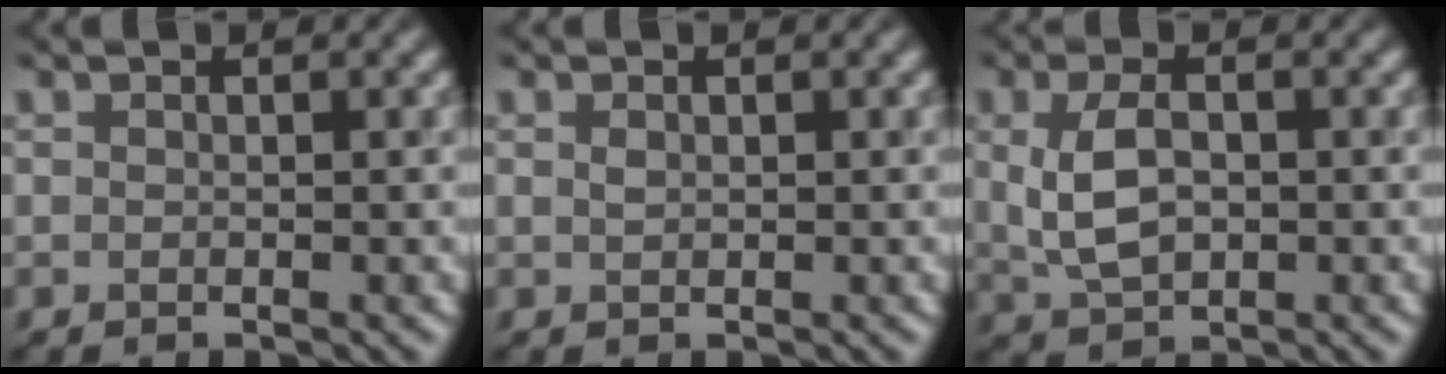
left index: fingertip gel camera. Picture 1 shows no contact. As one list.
[{"total": 0.6, "force": [0.2, 0.4, 0.4], "torque": [-0.010, 0.002, 0.004]}, {"total": 4.2, "force": [0.3, 2.5, 3.4], "torque": [-0.073, 0.002, 0.009]}]